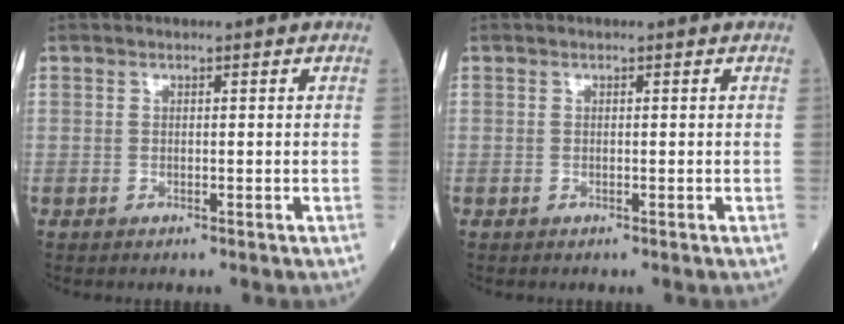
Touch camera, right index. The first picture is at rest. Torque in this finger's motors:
{"motor_torque": [0.02, 0.00, 0.03, -0.01]}